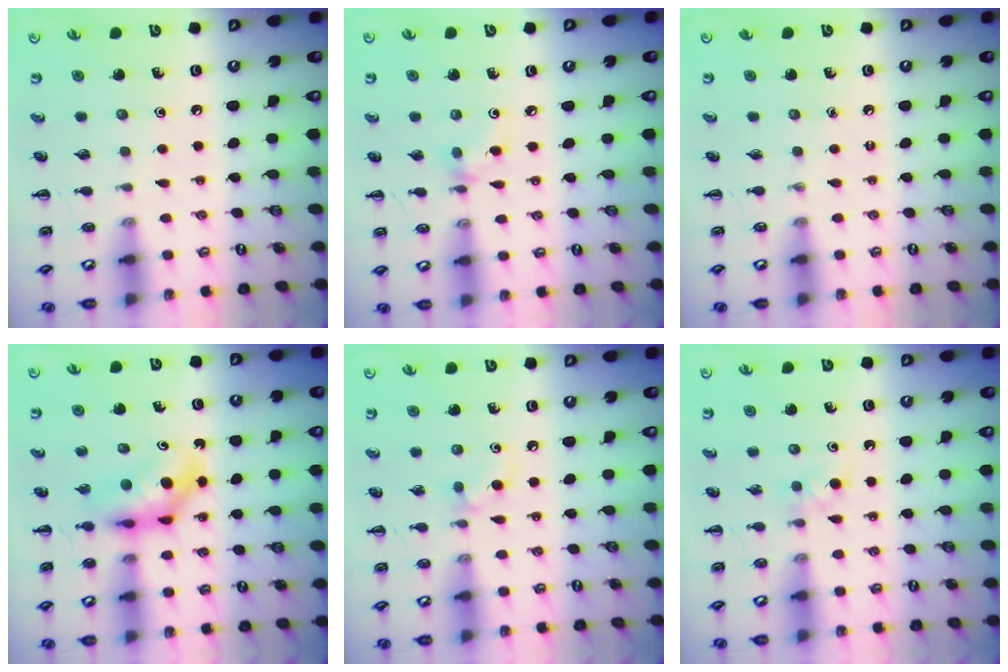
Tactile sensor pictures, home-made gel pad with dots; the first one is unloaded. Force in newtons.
{"total": 4.9, "press": 4.7, "slide": 1.2}
{"total": 0.0}
{"total": 6.4, "press": 6.3, "slide": 1.1}
{"total": 4.3, "press": 4.0, "slide": 1.5}
{"total": 2.6, "press": 2.3, "slide": 1.2}